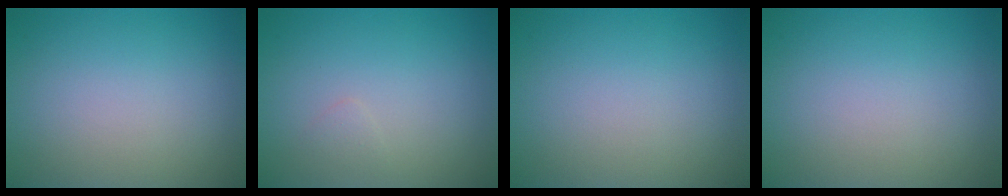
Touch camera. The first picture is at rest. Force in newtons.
{"total": 0.6, "press": 0.6, "slide": 0.0}
{"total": 0.0}
{"total": 0.0}